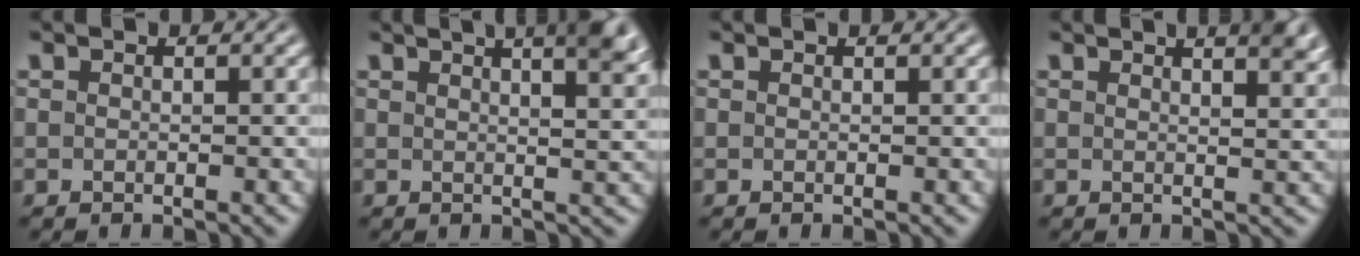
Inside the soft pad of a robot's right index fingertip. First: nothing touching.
{"total": 9.6, "force": [5.3, 3.3, 7.3], "torque": [-0.071, 0.021, 0.074]}
{"total": 0.0}
{"total": 4.8, "force": [3.0, 0.5, 3.7], "torque": [-0.034, 0.003, 0.047]}